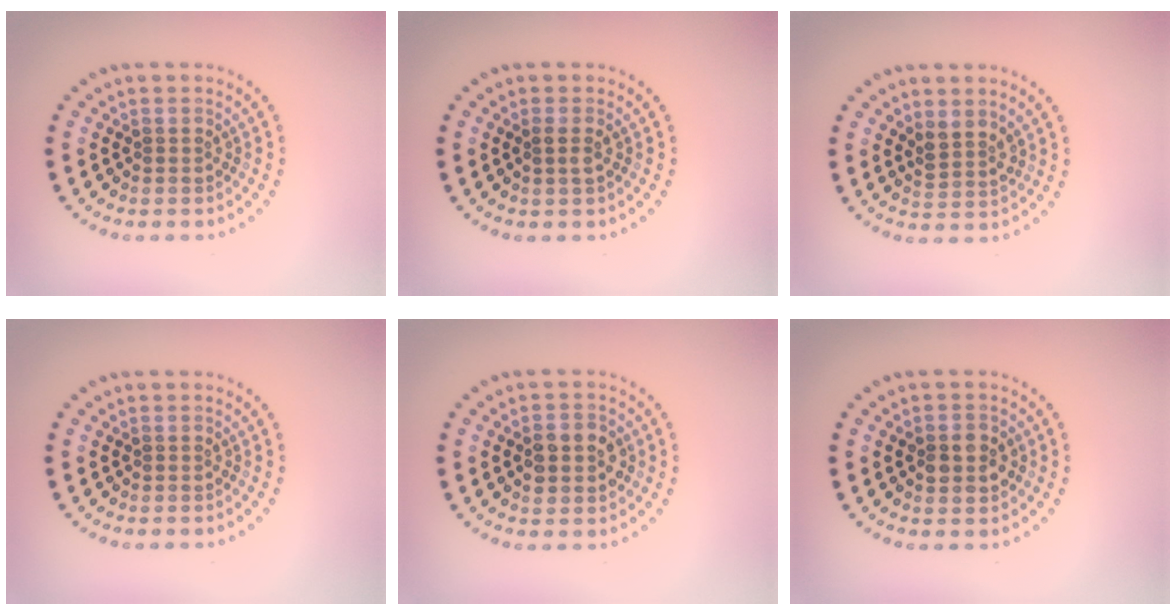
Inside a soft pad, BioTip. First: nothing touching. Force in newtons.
{"total": 0.8, "press": 0.8, "slide": 0.2}
{"total": 2.2, "press": 1.7, "slide": 1.3}
{"total": 0.0}
{"total": 3.6, "press": 3.5, "slide": 0.3}
{"total": 2.6, "press": 2.5, "slide": 0.2}